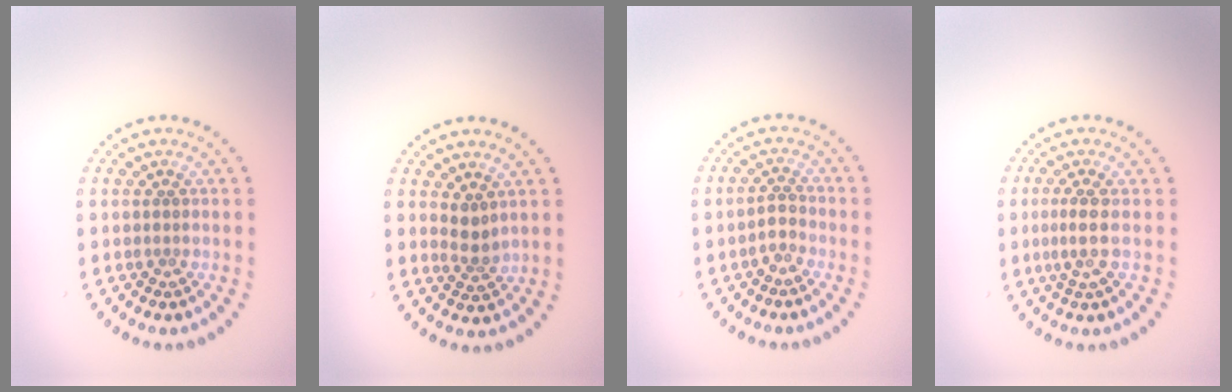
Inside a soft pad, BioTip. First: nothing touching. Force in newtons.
{"total": 1.6, "press": 1.2, "slide": 1.0}
{"total": 1.6, "press": 1.3, "slide": 1.0}
{"total": 2.0, "press": 1.6, "slide": 1.2}